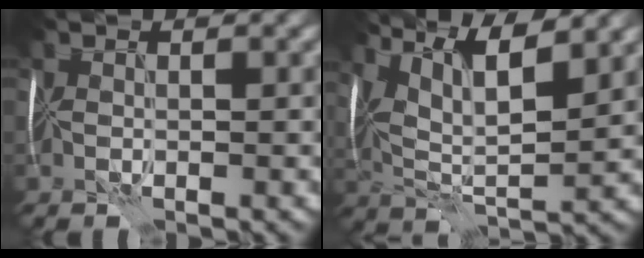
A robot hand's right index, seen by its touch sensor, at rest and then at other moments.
{"total": 9.5, "force": [5.4, 3.1, 7.2], "torque": [-0.128, 0.014, 0.076]}